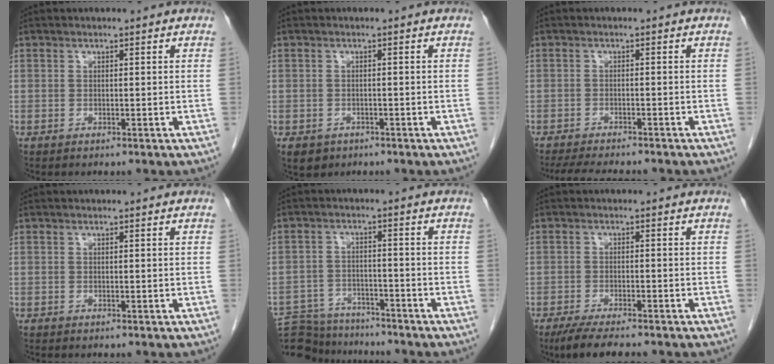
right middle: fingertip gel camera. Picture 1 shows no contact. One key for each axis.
{"total": 3.0, "fx": -1.8, "fy": 2.2, "fz": 0.7, "tx": -0.010, "ty": 0.001, "tz": -0.023}
{"total": 9.4, "fx": -8.3, "fy": 1.6, "fz": 4.0, "tx": -0.060, "ty": -0.013, "tz": -0.120}
{"total": 0.0}
{"total": 11.9, "fx": -11.2, "fy": 3.4, "fz": 2.0, "tx": -0.044, "ty": 0.010, "tz": -0.170}
{"total": 6.9, "fx": -5.6, "fy": 1.1, "fz": 3.8, "tx": -0.062, "ty": -0.015, "tz": -0.091}